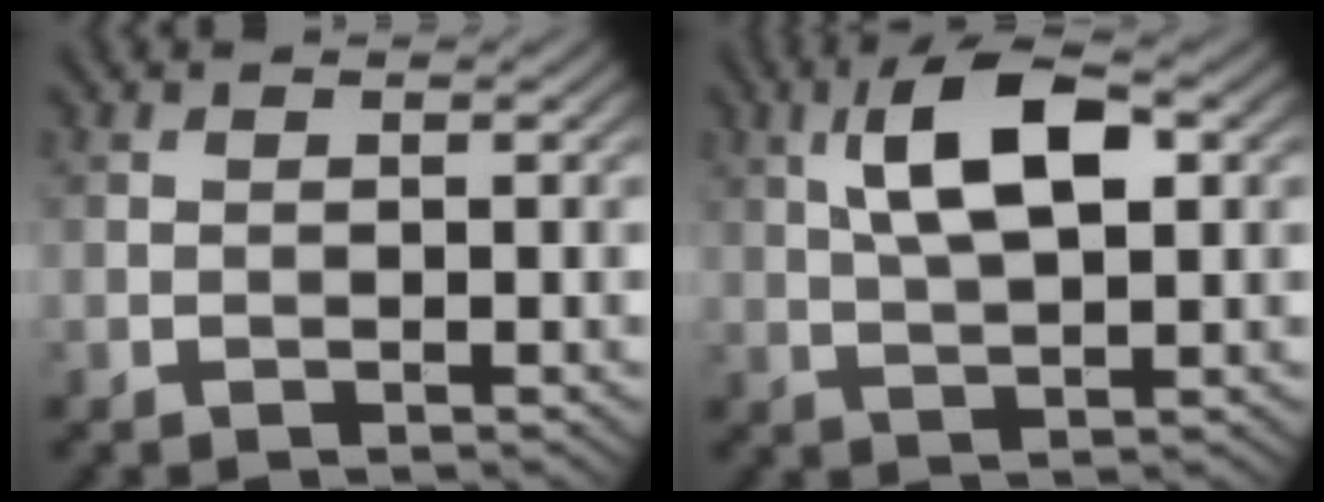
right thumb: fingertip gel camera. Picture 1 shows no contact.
{"total": 8.2, "force": [2.3, 3.1, 7.2], "torque": [-0.142, 0.014, 0.037]}